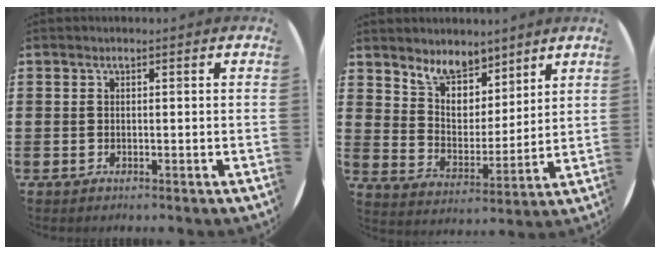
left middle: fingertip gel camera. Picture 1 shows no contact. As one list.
[{"total": 7.6, "force": [6.6, 3.4, 1.7], "torque": [-0.062, -0.025, 0.125]}]